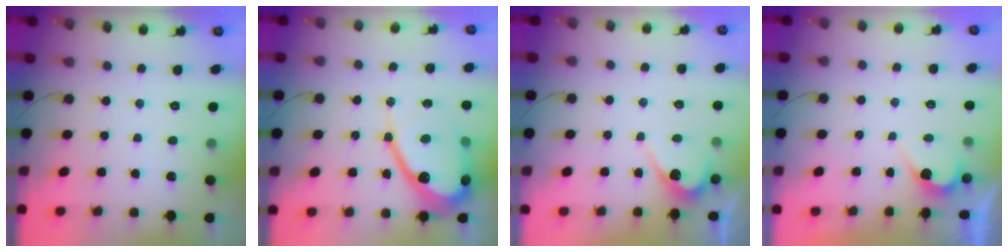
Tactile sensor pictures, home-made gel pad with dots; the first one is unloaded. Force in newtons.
{"total": 14.7, "press": 14.7, "slide": 0.9}
{"total": 4.4, "press": 4.4, "slide": 0.3}
{"total": 3.1, "press": 3.1, "slide": 0.2}